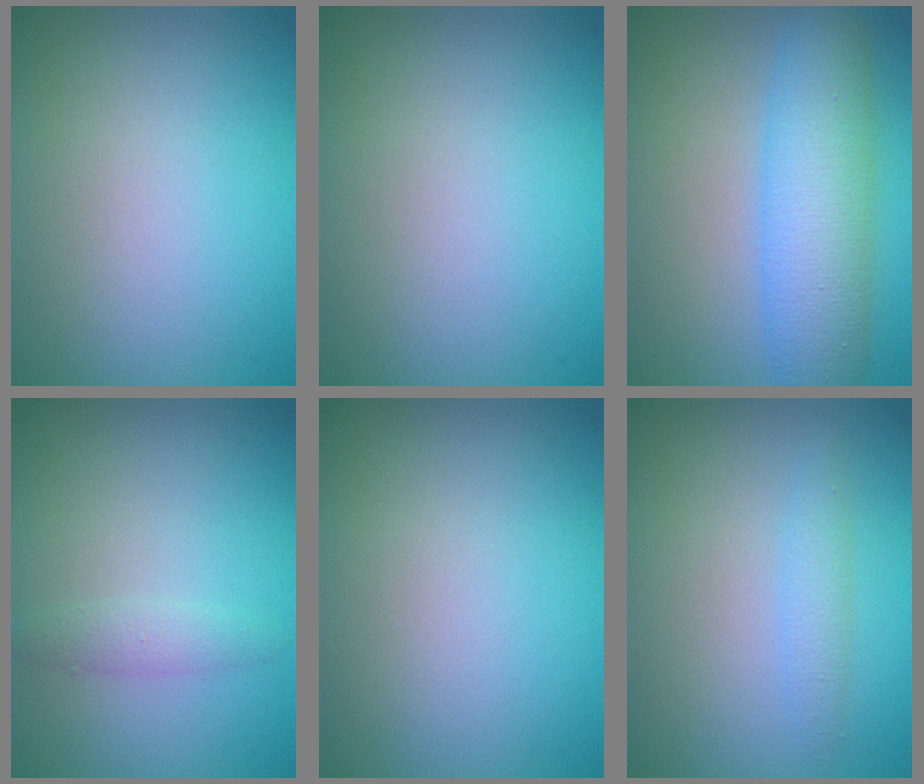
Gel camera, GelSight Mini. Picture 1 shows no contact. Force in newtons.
{"total": 0.0}
{"total": 6.5, "press": 6.5, "slide": 0.1}
{"total": 1.4, "press": 1.4, "slide": 0.0}
{"total": 0.0}
{"total": 1.5, "press": 1.4, "slide": 0.1}